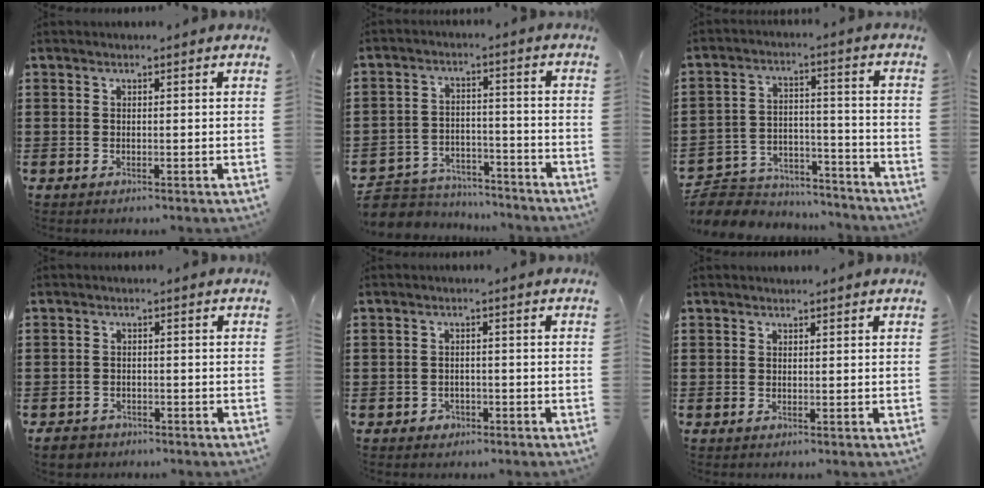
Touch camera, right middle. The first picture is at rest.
{"total": 5.1, "force": [-4.8, 1.8, -0.2], "torque": [-0.015, 0.010, -0.106]}
{"total": 6.8, "force": [-6.5, 2.0, 0.7], "torque": [-0.020, 0.015, -0.132]}
{"total": 2.0, "force": [-1.8, 0.7, 0.1], "torque": [-0.009, 0.004, -0.040]}
{"total": 1.4, "force": [-1.1, 0.9, 0.1], "torque": [-0.008, 0.000, -0.026]}
{"total": 0.0}